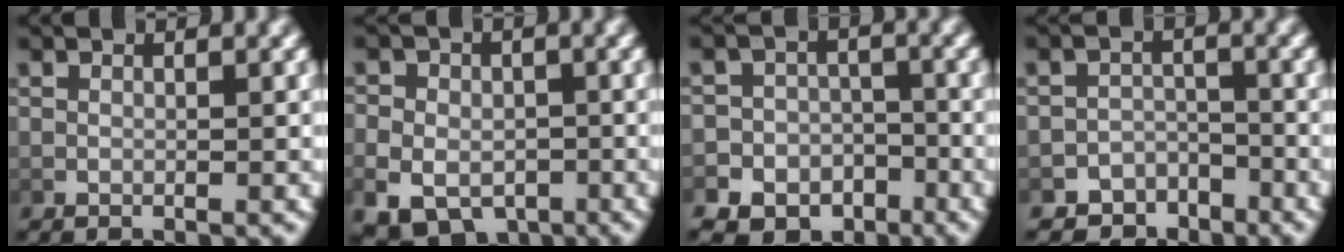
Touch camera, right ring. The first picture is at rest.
{"total": 6.4, "force": [-3.6, 4.7, 2.4], "torque": [-0.048, -0.033, -0.048]}
{"total": 7.3, "force": [-4.5, 5.5, 1.3], "torque": [-0.002, -0.018, -0.082]}
{"total": 5.7, "force": [-4.8, 3.1, 0.2], "torque": [0.019, -0.010, -0.088]}